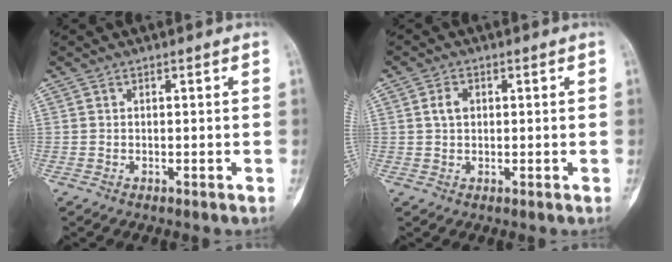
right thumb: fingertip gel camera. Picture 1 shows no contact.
{"total": 2.7, "force": [0.6, 1.9, 1.8], "torque": [-0.032, 0.005, 0.010]}